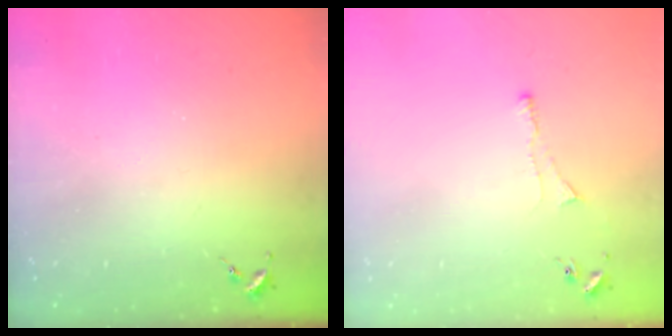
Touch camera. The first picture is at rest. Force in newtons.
{"total": 2.9, "press": 2.8, "slide": 0.7}